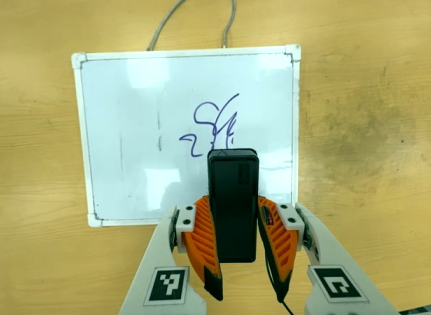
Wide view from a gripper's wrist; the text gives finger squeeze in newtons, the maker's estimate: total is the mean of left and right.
{"total": 7.6, "left": 6.0, "right": 9.2}